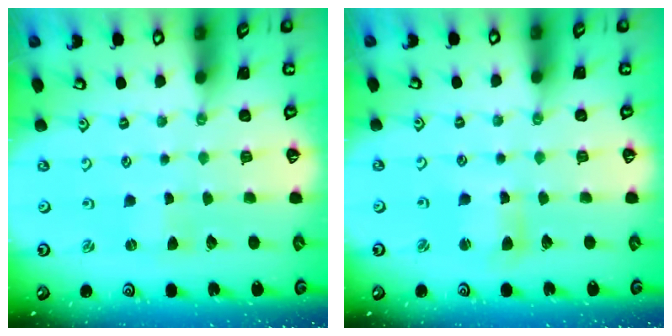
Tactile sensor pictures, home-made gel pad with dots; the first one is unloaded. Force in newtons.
{"total": 4.6, "press": 4.6, "slide": 0.4}